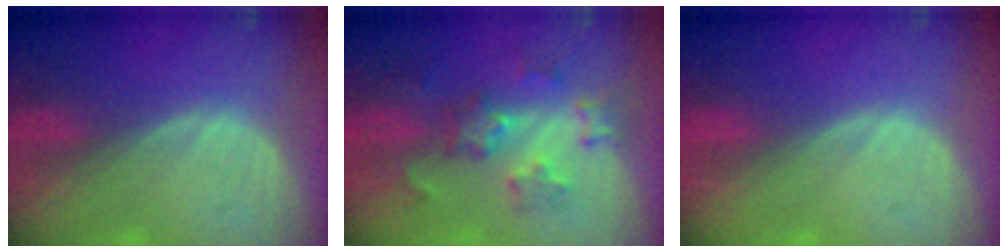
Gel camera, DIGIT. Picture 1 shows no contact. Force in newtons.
{"total": 6.5, "press": 6.4, "slide": 1.3}
{"total": 0.0}